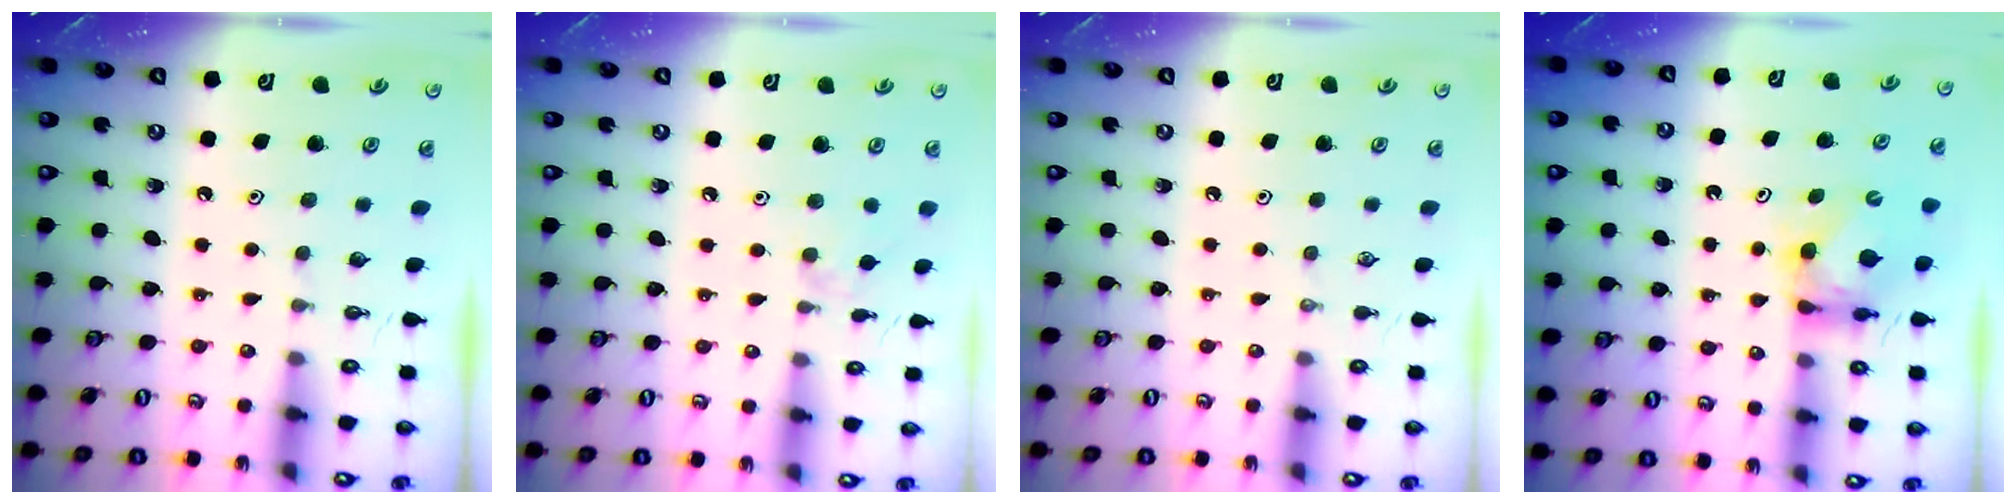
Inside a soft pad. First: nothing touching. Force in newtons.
{"total": 4.0, "press": 3.9, "slide": 0.8}
{"total": 0.0}
{"total": 5.9, "press": 5.9, "slide": 0.6}